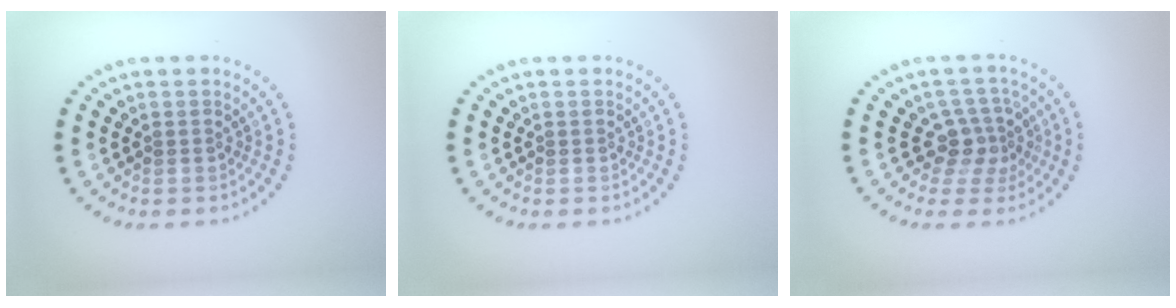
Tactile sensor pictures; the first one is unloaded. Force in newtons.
{"total": 0.0}
{"total": 2.9, "press": 2.3, "slide": 1.8}